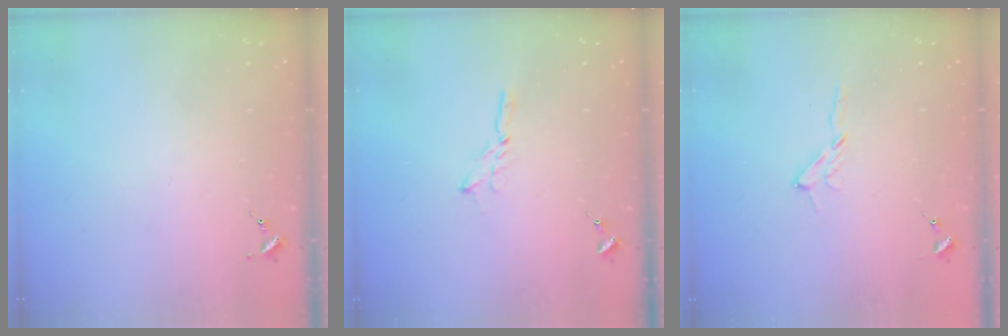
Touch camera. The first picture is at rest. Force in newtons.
{"total": 3.5, "press": 3.5, "slide": 0.2}
{"total": 5.3, "press": 5.3, "slide": 0.7}